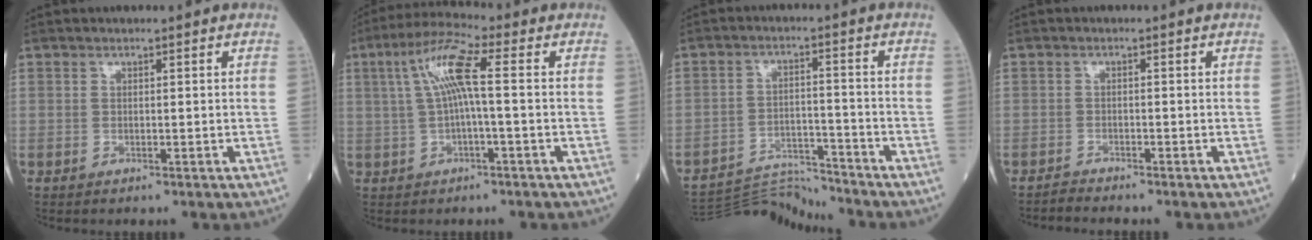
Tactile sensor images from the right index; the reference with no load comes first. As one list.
[{"total": 7.8, "force": [1.1, 0.7, 7.7], "torque": [-0.154, 0.027, 0.019]}, {"total": 9.9, "force": [-9.9, -0.7, -0.1], "torque": [-0.002, 0.003, -0.173]}, {"total": 1.4, "force": [-1.3, -0.4, -0.3], "torque": [-0.002, -0.009, -0.025]}]